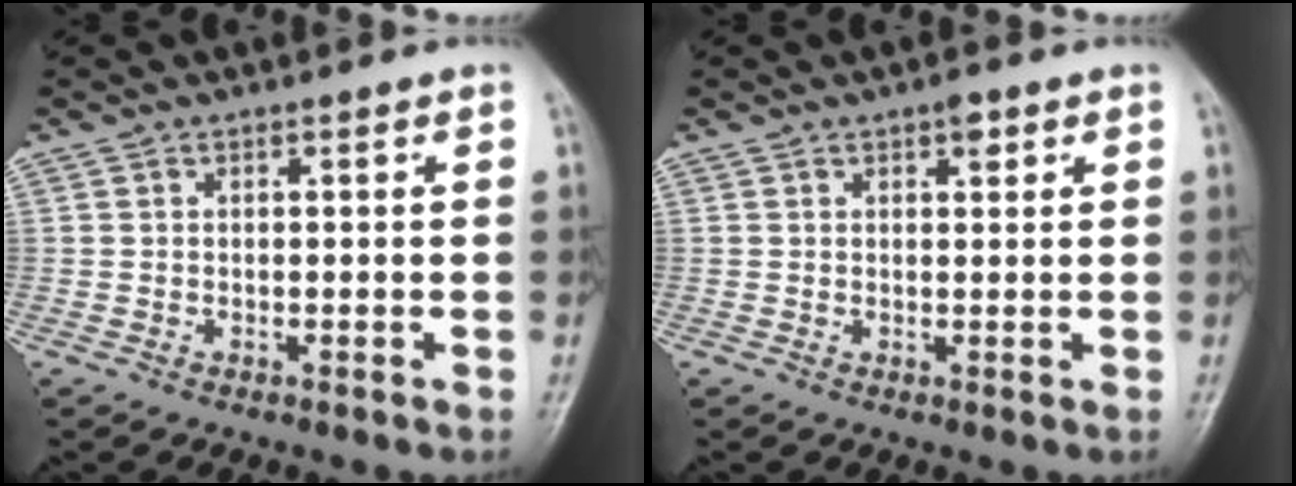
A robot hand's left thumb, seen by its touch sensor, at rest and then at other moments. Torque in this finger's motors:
{"motor_torque": [0.33, 0.21, 0.17, -0.27, 0.00]}